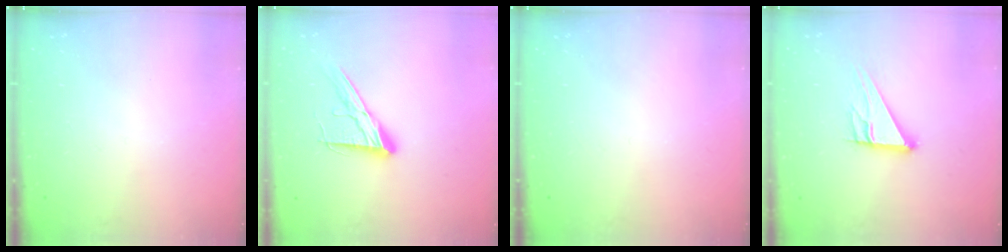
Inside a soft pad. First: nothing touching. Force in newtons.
{"total": 12.3, "press": 12.3, "slide": 1.0}
{"total": 0.0}
{"total": 10.2, "press": 10.2, "slide": 1.0}